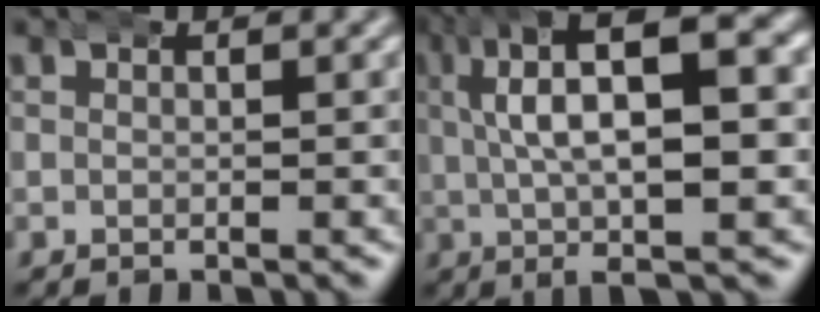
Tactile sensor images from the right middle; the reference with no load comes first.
{"total": 10.9, "force": [2.1, 4.3, 9.8], "torque": [-0.137, 0.016, 0.026]}